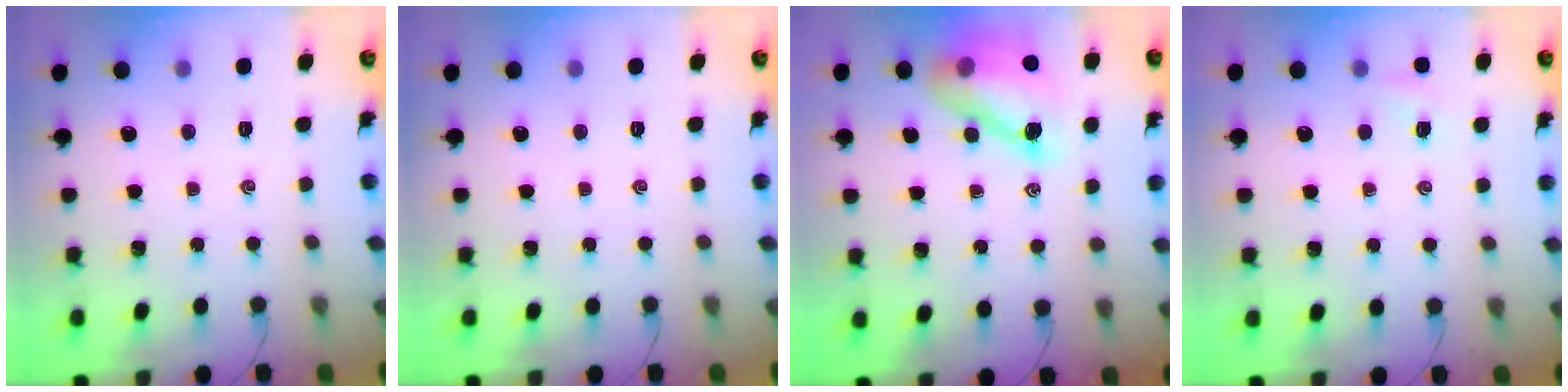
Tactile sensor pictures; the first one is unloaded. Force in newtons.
{"total": 0.0}
{"total": 12.7, "press": 12.2, "slide": 3.6}
{"total": 3.1, "press": 3.0, "slide": 1.0}